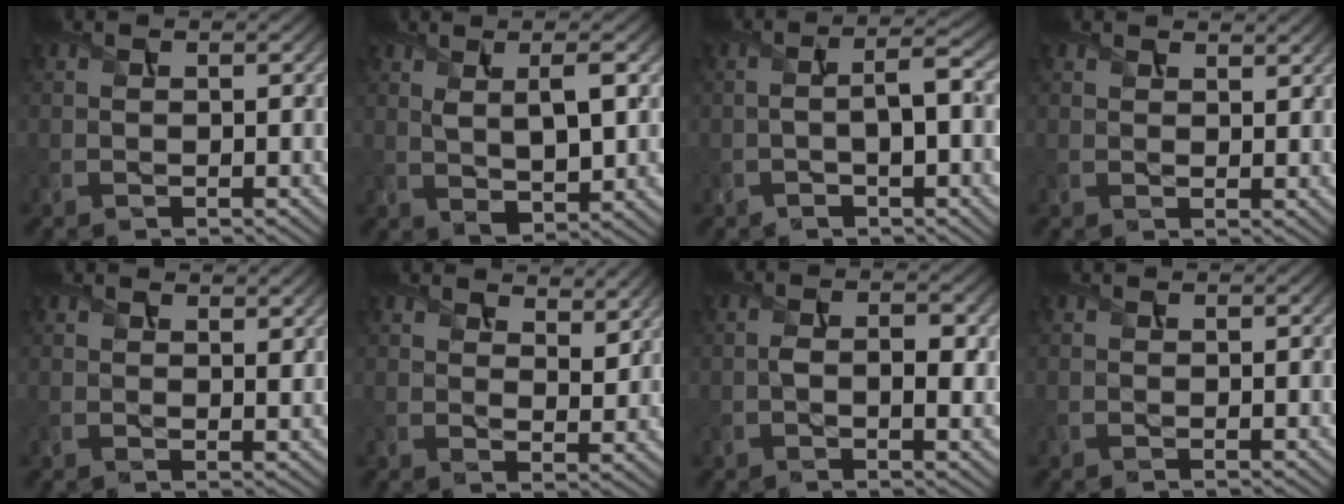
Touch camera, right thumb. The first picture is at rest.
{"total": 6.4, "force": [1.9, 2.3, 5.6], "torque": [-0.110, -0.001, 0.037]}
{"total": 5.9, "force": [-0.9, 2.0, 5.5], "torque": [-0.095, 0.004, -0.015]}
{"total": 1.7, "force": [1.4, 0.8, 0.7], "torque": [-0.015, 0.001, 0.032]}
{"total": 1.9, "force": [1.4, 0.7, 0.9], "torque": [-0.018, -0.001, 0.032]}
{"total": 6.1, "force": [4.8, 2.4, 2.9], "torque": [-0.049, -0.006, 0.076]}
{"total": 3.7, "force": [-0.1, 1.8, 3.2], "torque": [-0.060, -0.002, 0.000]}
{"total": 0.0}